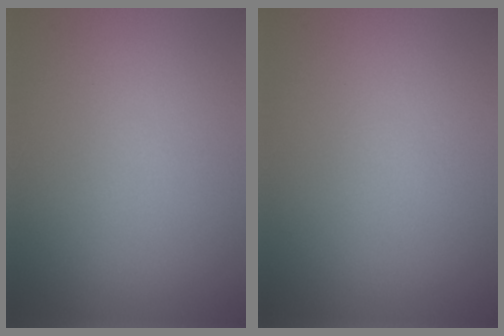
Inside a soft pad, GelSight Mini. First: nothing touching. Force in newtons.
{"total": 0.0}